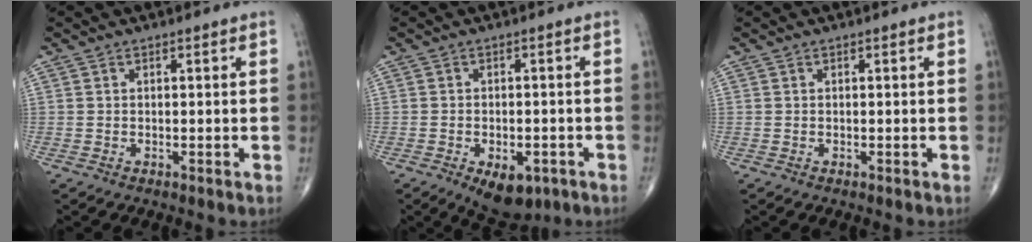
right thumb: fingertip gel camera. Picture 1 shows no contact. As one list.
[{"total": 7.8, "force": [-3.8, 4.2, 5.3], "torque": [-0.061, 0.007, -0.046]}, {"total": 0.0}]